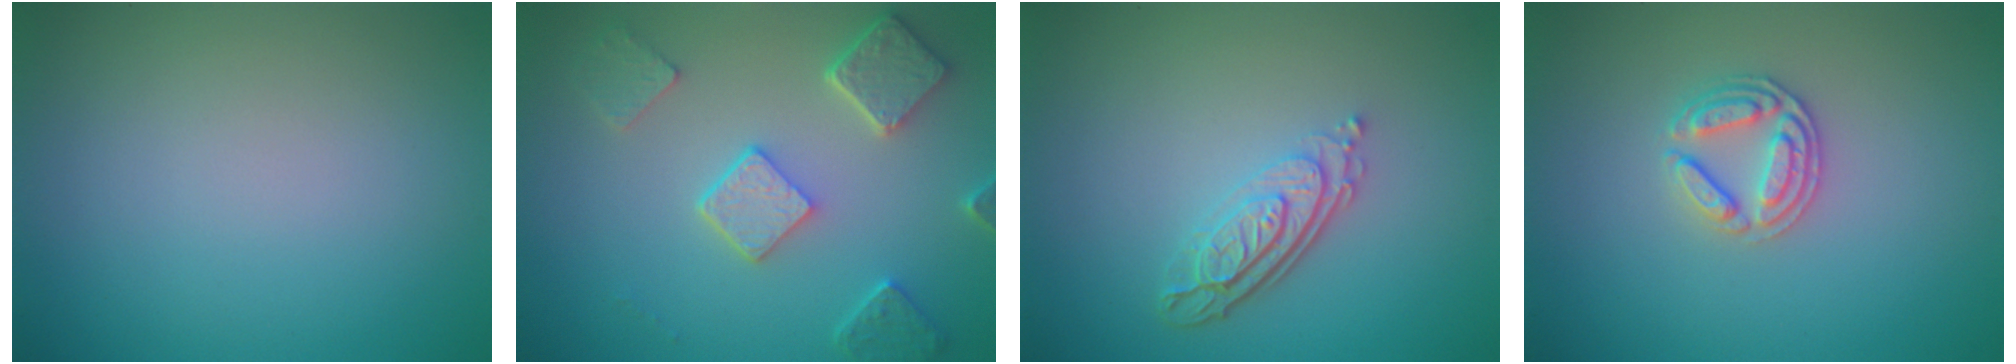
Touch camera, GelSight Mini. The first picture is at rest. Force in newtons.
{"total": 4.9, "press": 3.9, "slide": 3.0}
{"total": 3.8, "press": 2.8, "slide": 2.5}
{"total": 2.6, "press": 2.5, "slide": 0.6}